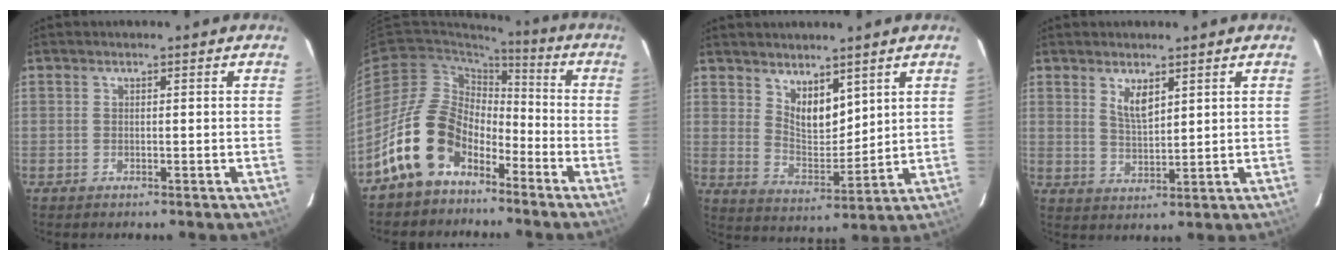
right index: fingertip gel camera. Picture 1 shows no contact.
{"total": 14.7, "force": [-8.8, 9.4, 7.2], "torque": [-0.143, 0.024, -0.154]}
{"total": 7.5, "force": [4.9, 3.5, 4.3], "torque": [-0.064, -0.007, 0.095]}
{"total": 4.4, "force": [2.5, 1.6, 3.2], "torque": [-0.058, -0.005, 0.049]}